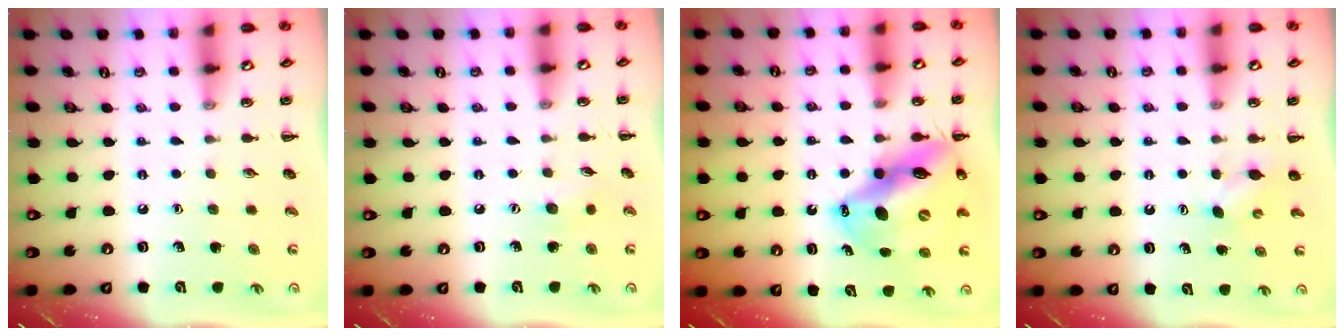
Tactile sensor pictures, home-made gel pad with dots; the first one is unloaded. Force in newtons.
{"total": 4.7, "press": 4.6, "slide": 1.0}
{"total": 16.0, "press": 15.3, "slide": 4.6}
{"total": 3.3, "press": 3.2, "slide": 0.7}